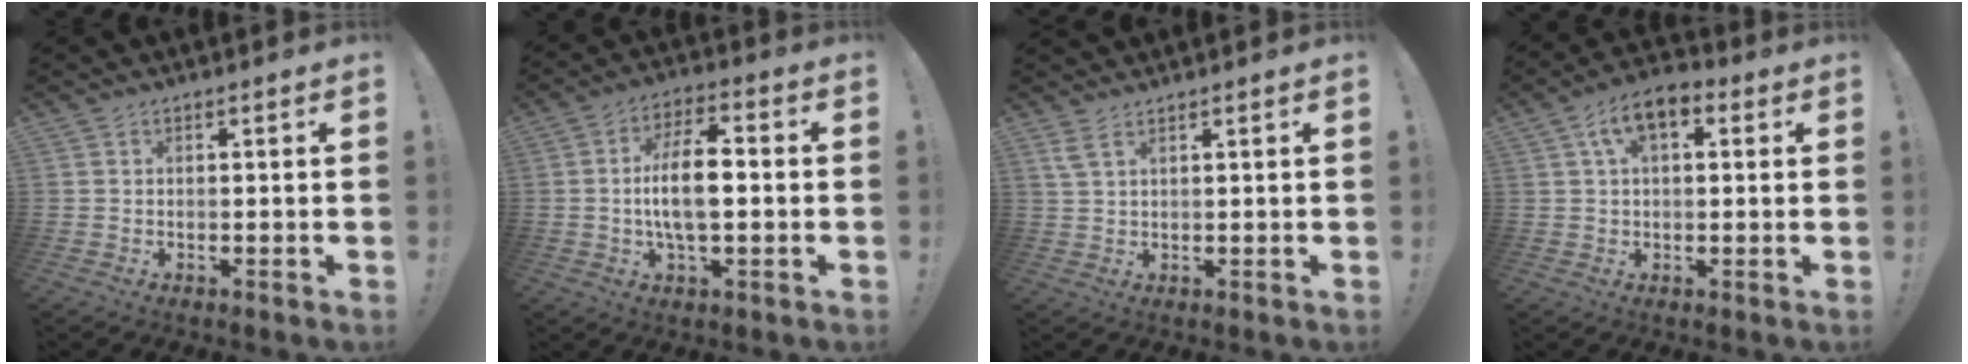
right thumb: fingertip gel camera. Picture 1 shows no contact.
{"total": 11.9, "force": [-1.0, 4.9, 10.8], "torque": [-0.200, 0.005, -0.024]}
{"total": 3.3, "force": [2.3, 0.9, 2.3], "torque": [-0.040, -0.006, 0.040]}
{"total": 8.6, "force": [3.2, 4.6, 6.5], "torque": [-0.106, 0.007, 0.059]}